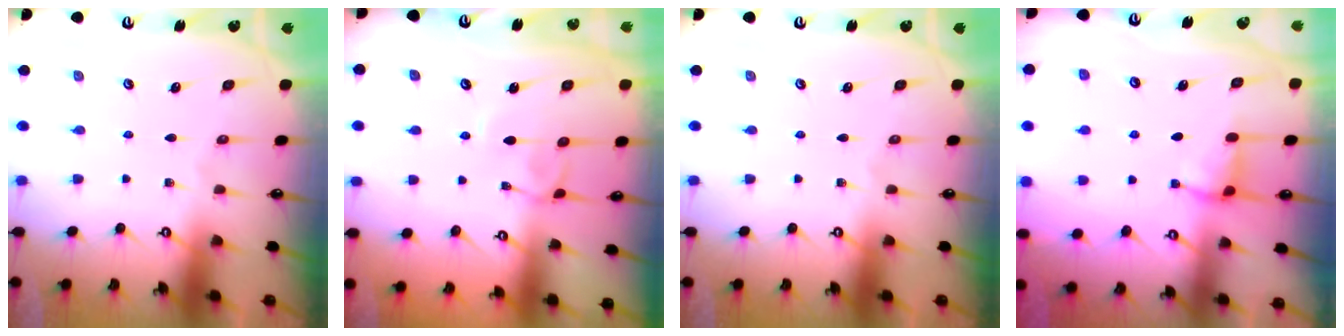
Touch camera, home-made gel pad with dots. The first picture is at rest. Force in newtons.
{"total": 3.1, "press": 3.1, "slide": 0.3}
{"total": 0.0}
{"total": 2.4, "press": 2.4, "slide": 0.4}